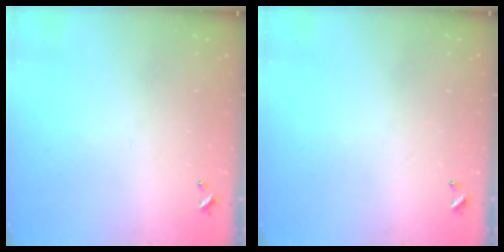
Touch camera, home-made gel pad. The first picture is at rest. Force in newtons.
{"total": 0.0}